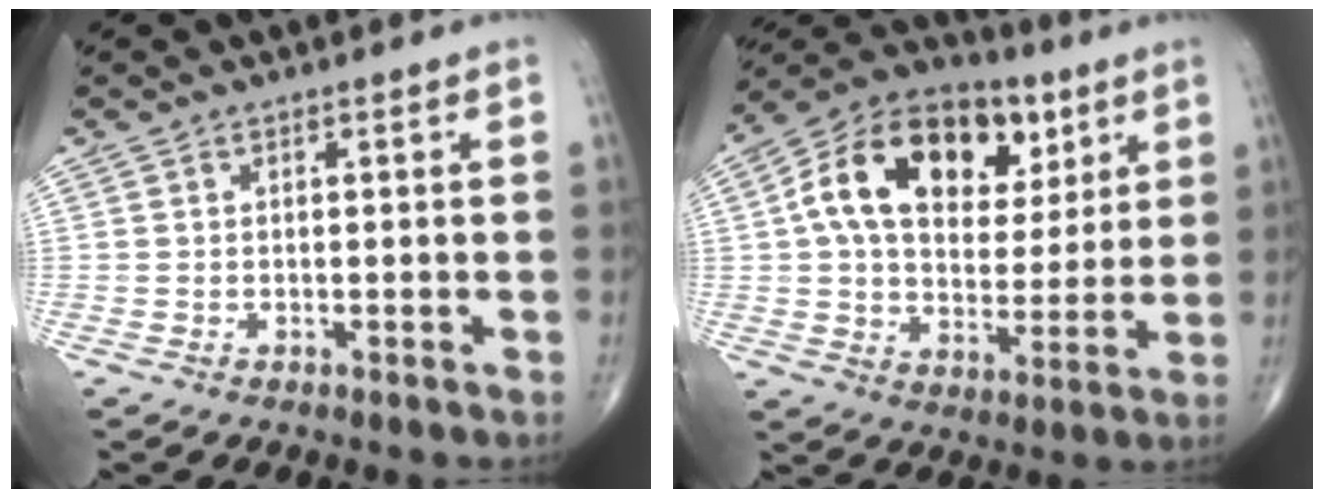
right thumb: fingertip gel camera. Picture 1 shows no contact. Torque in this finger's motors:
{"motor_torque": [1.73, 3.28, 1.78, 0.48, 0.15]}